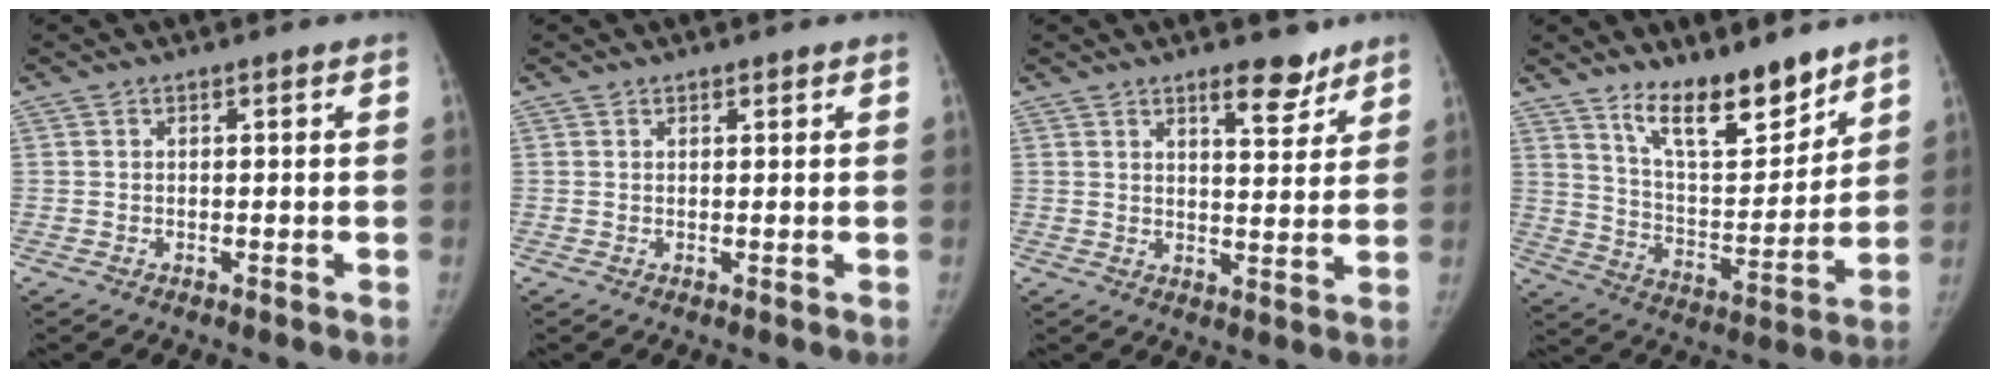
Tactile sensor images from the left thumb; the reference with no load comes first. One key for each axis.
{"total": 0.8, "fx": 0.7, "fy": 0.4, "fz": 0.2, "tx": 0.001, "ty": -0.005, "tz": 0.008}
{"total": 6.6, "fx": 4.8, "fy": 2.3, "fz": 3.8, "tx": -0.033, "ty": -0.035, "tz": 0.068}
{"total": 14.9, "fx": 11.4, "fy": 4.8, "fz": 8.4, "tx": -0.097, "ty": -0.088, "tz": 0.201}